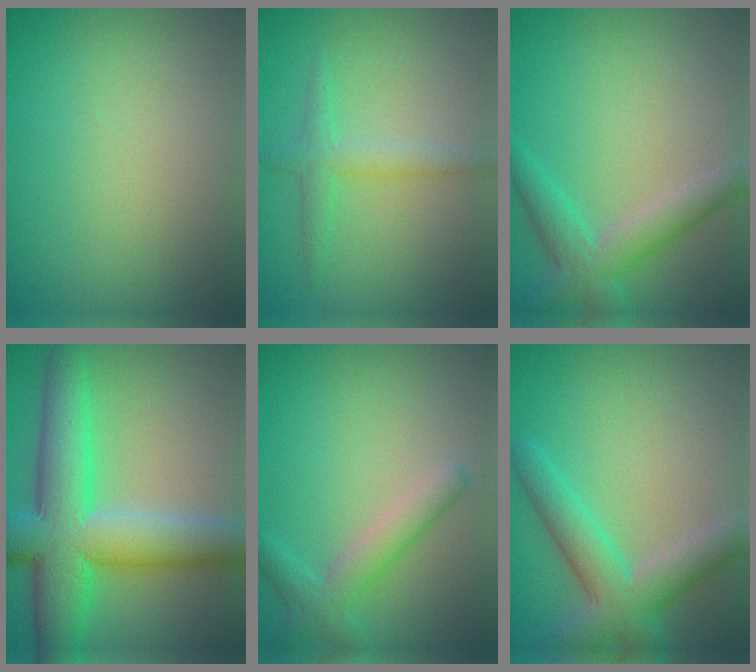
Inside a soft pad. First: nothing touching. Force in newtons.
{"total": 2.3, "press": 2.3, "slide": 0.1}
{"total": 3.9, "press": 3.9, "slide": 0.4}
{"total": 11.1, "press": 11.1, "slide": 0.2}
{"total": 2.9, "press": 2.9, "slide": 0.1}
{"total": 5.4, "press": 5.3, "slide": 0.7}